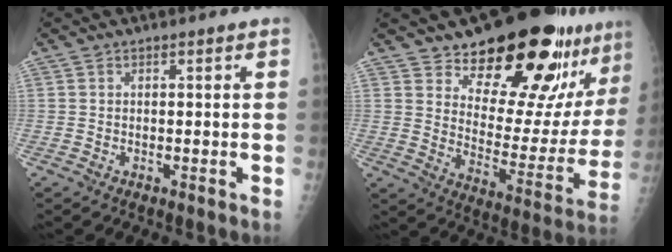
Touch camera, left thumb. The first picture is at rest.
{"total": 23.4, "force": [17.3, 8.7, 13.1], "torque": [-0.143, -0.123, 0.246]}